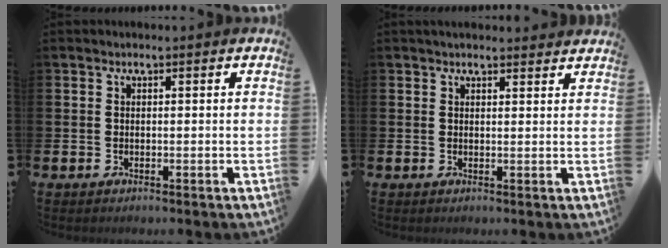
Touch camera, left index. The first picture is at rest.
{"total": 2.1, "force": [2.1, 0.3, 0.2], "torque": [0.001, -0.010, 0.037]}